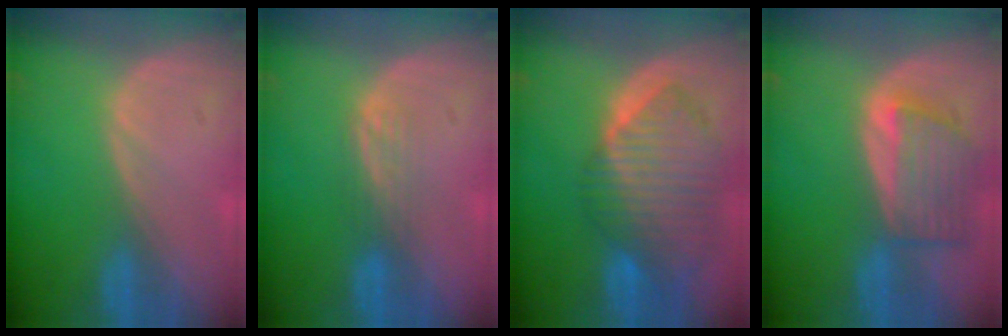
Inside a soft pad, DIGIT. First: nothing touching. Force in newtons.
{"total": 2.4, "press": 2.3, "slide": 0.4}
{"total": 10.4, "press": 9.0, "slide": 5.1}
{"total": 6.8, "press": 6.5, "slide": 2.2}